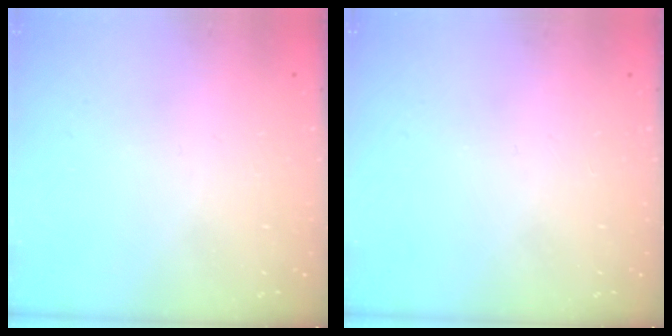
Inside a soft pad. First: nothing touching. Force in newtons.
{"total": 0.0}